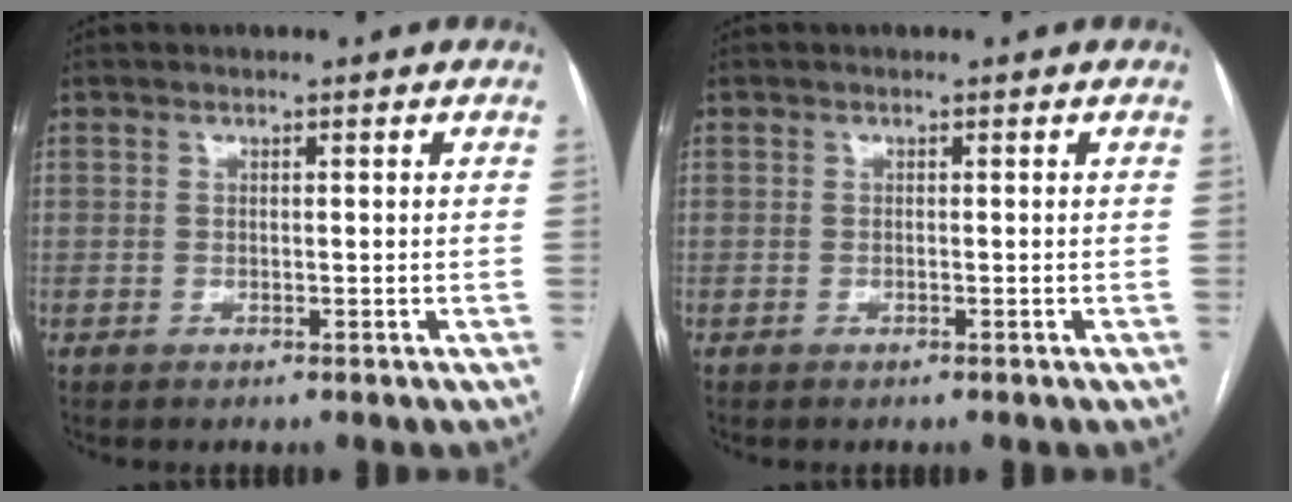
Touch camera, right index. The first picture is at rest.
{"total": 0.0}